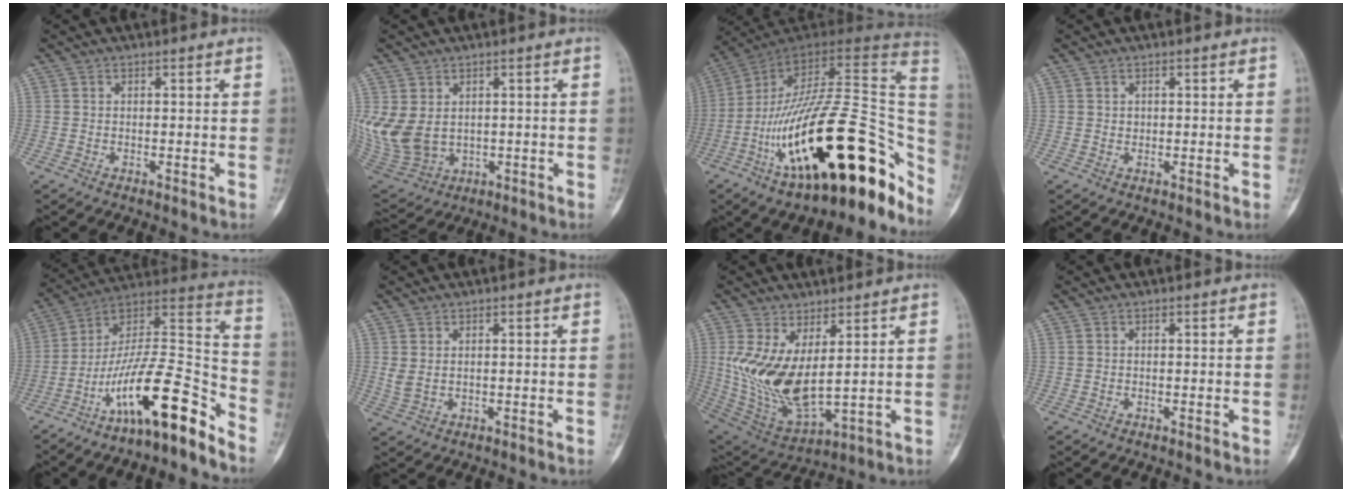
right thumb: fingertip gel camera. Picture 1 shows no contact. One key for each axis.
{"total": 11.0, "fx": 0.9, "fy": 8.5, "fz": 6.9, "tx": -0.147, "ty": -0.007, "tz": 0.047}
{"total": 36.0, "fx": -13.9, "fy": 13.5, "fz": 30.4, "tx": -0.378, "ty": 0.068, "tz": -0.222}
{"total": 0.8, "fx": 0.2, "fy": 0.7, "fz": 0.3, "tx": -0.001, "ty": 0.001, "tz": 0.004}
{"total": 18.6, "fx": -12.2, "fy": 4.1, "fz": 13.4, "tx": -0.210, "ty": 0.118, "tz": -0.210}
{"total": 2.5, "fx": 0.6, "fy": 1.6, "fz": 1.8, "tx": -0.041, "ty": 0.002, "tz": 0.021}
{"total": 13.8, "fx": 2.6, "fy": 6.0, "fz": 12.1, "tx": -0.240, "ty": -0.030, "tz": 0.076}
{"total": 0.0}